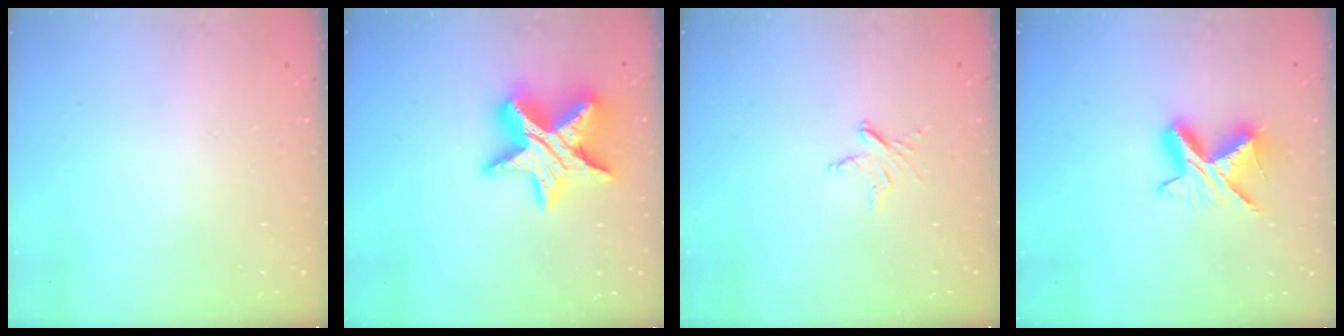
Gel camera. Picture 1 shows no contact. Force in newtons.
{"total": 17.8, "press": 17.7, "slide": 1.3}
{"total": 3.6, "press": 3.6, "slide": 0.3}
{"total": 9.2, "press": 9.2, "slide": 0.3}